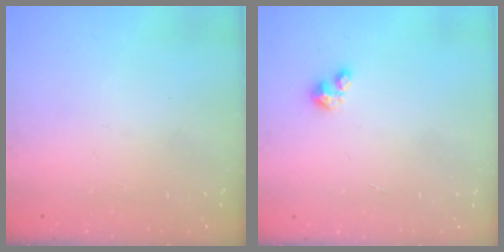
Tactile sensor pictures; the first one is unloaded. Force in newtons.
{"total": 2.5, "press": 2.5, "slide": 0.3}